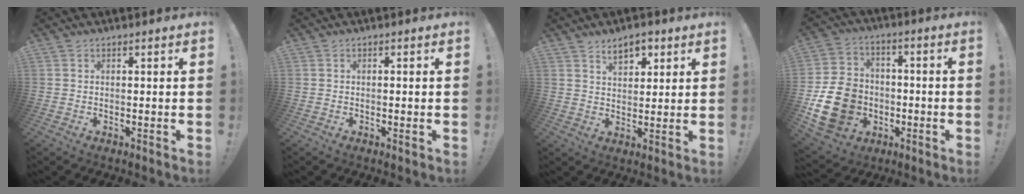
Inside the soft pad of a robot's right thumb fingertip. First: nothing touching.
{"total": 0.7, "force": [-0.1, 0.1, 0.7], "torque": [-0.004, -0.002, -0.004]}
{"total": 6.9, "force": [4.2, 3.9, 3.8], "torque": [-0.050, -0.012, 0.074]}
{"total": 17.6, "force": [-4.6, 14.2, 9.3], "torque": [-0.165, 0.033, -0.069]}